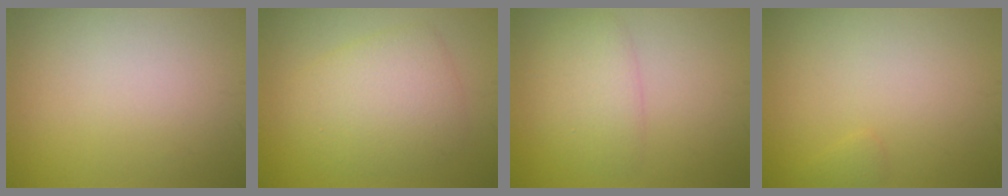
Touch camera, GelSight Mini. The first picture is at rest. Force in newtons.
{"total": 4.8, "press": 4.8, "slide": 0.2}
{"total": 2.9, "press": 2.9, "slide": 0.2}
{"total": 0.6, "press": 0.6, "slide": 0.0}